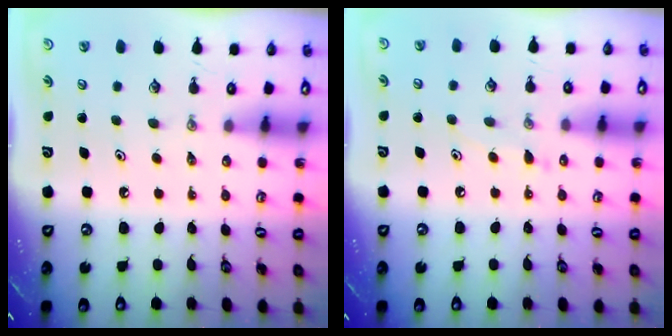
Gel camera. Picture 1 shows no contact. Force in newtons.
{"total": 5.8, "press": 5.8, "slide": 0.1}